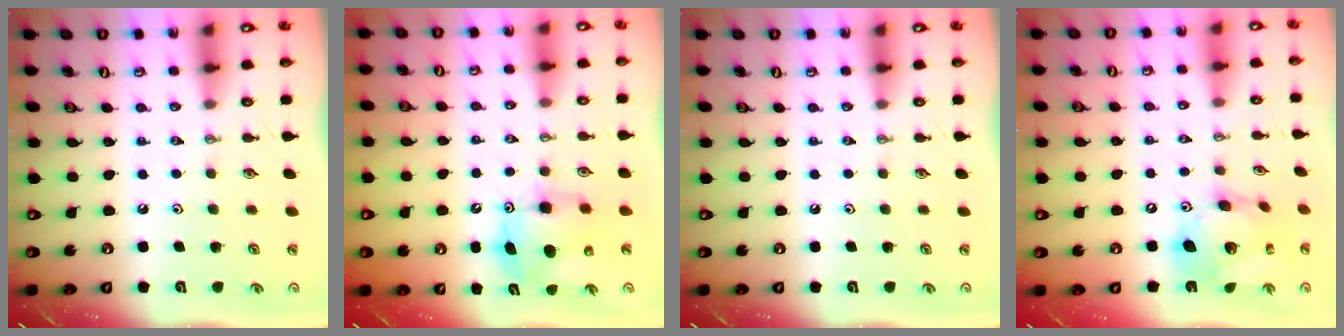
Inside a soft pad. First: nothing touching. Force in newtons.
{"total": 9.3, "press": 9.3, "slide": 0.6}
{"total": 0.0}
{"total": 16.8, "press": 16.7, "slide": 1.8}